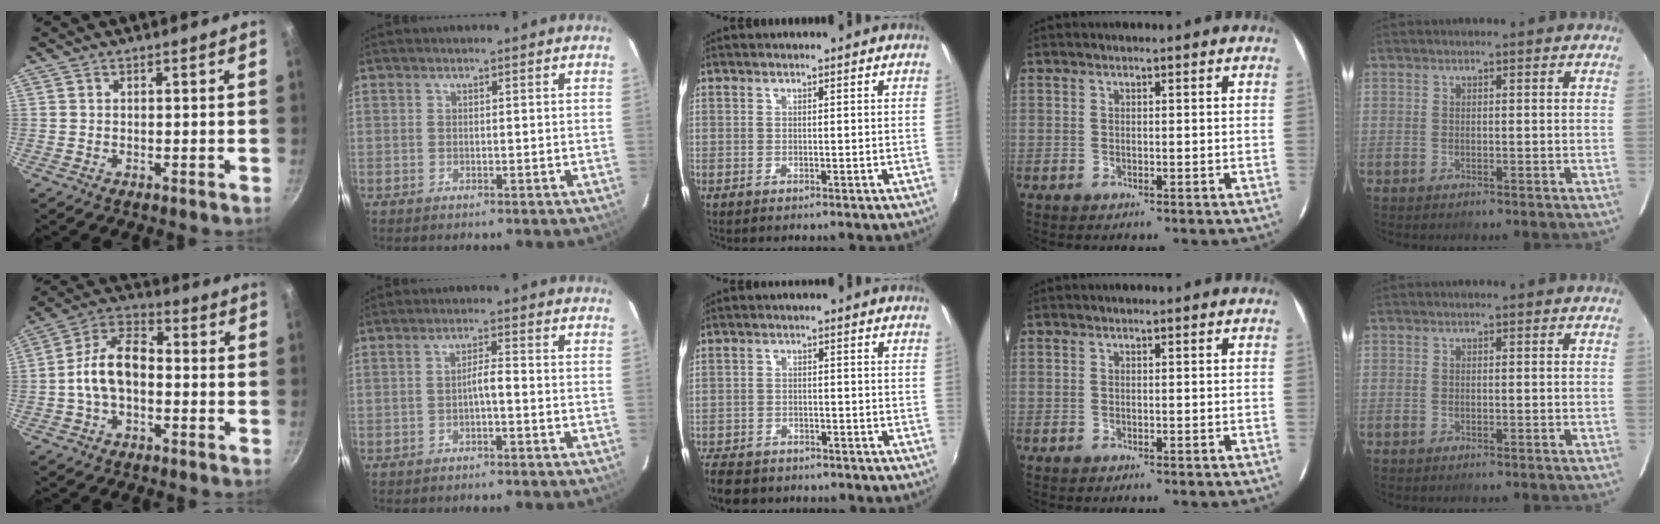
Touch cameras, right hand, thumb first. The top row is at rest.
{"thumb": {"total": 11.3, "force": [-1.5, 6.9, 8.8], "torque": [-0.140, 0.042, -0.044]}, "index": {"total": 2.2, "force": [-1.2, 0.1, 1.8], "torque": [-0.034, 0.008, -0.018]}, "middle": {"total": 9.6, "force": [-7.6, 4.6, 3.6], "torque": [-0.103, -0.016, -0.125]}}